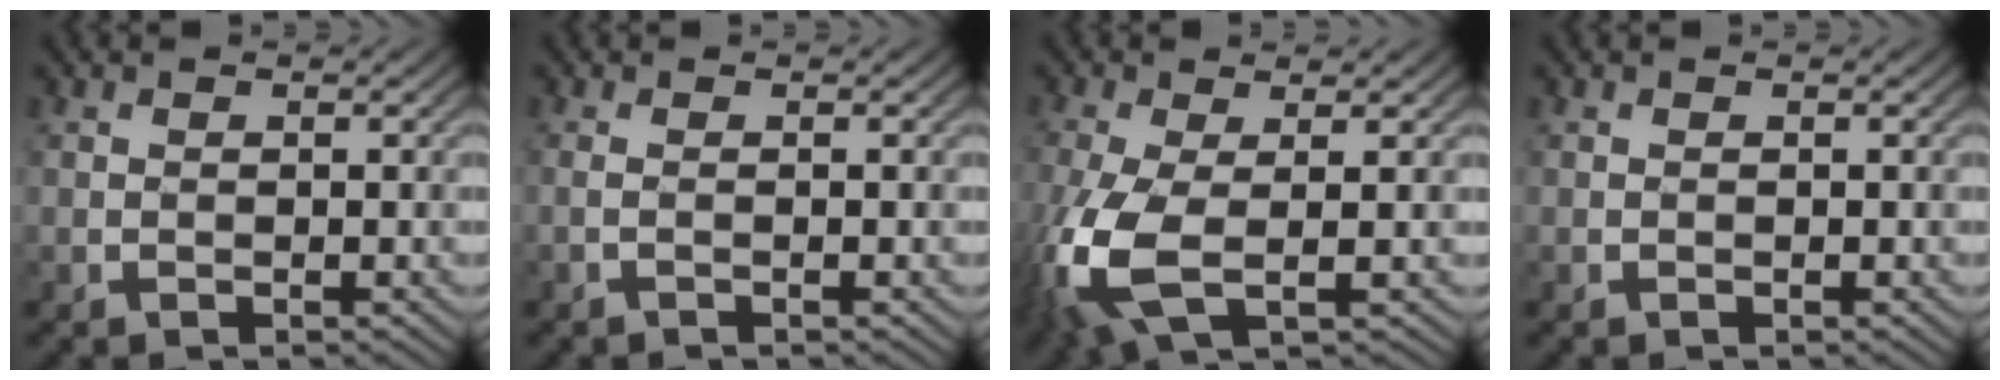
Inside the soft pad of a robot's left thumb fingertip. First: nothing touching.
{"total": 0.5, "force": [-0.4, -0.2, 0.3], "torque": [-0.007, -0.001, -0.007]}
{"total": 10.6, "force": [-2.2, 5.7, 8.7], "torque": [-0.248, -0.014, -0.045]}
{"total": 0.0}